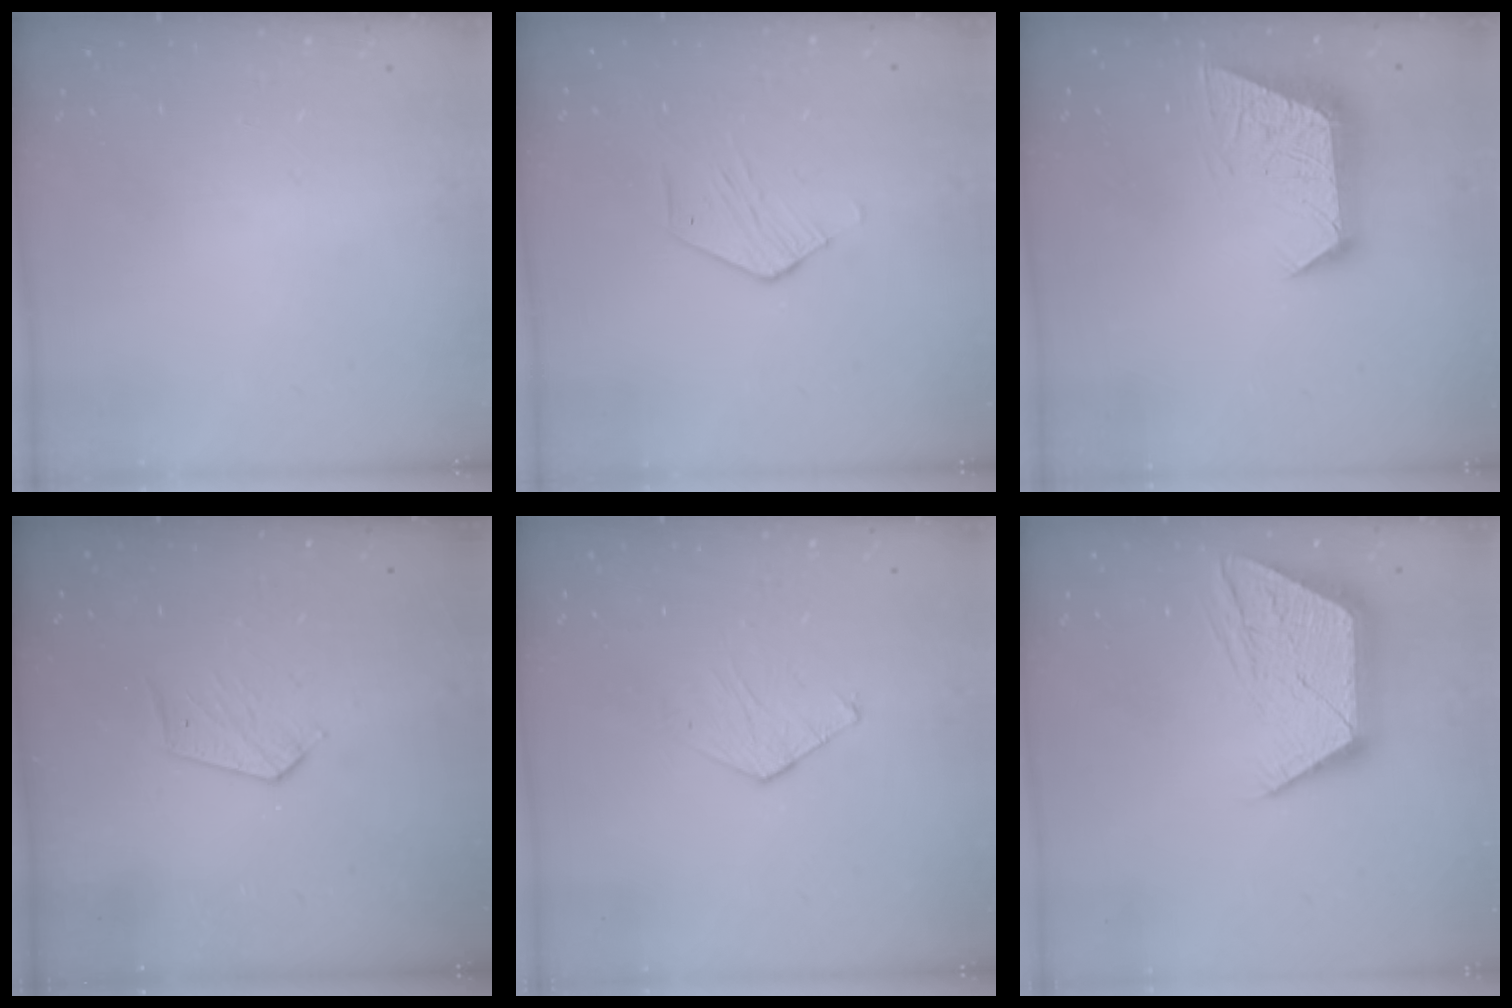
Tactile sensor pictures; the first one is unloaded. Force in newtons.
{"total": 2.6, "press": 2.6, "slide": 0.2}
{"total": 10.9, "press": 10.9, "slide": 0.9}
{"total": 3.5, "press": 3.5, "slide": 0.3}
{"total": 4.7, "press": 4.7, "slide": 0.4}
{"total": 14.2, "press": 14.2, "slide": 1.1}